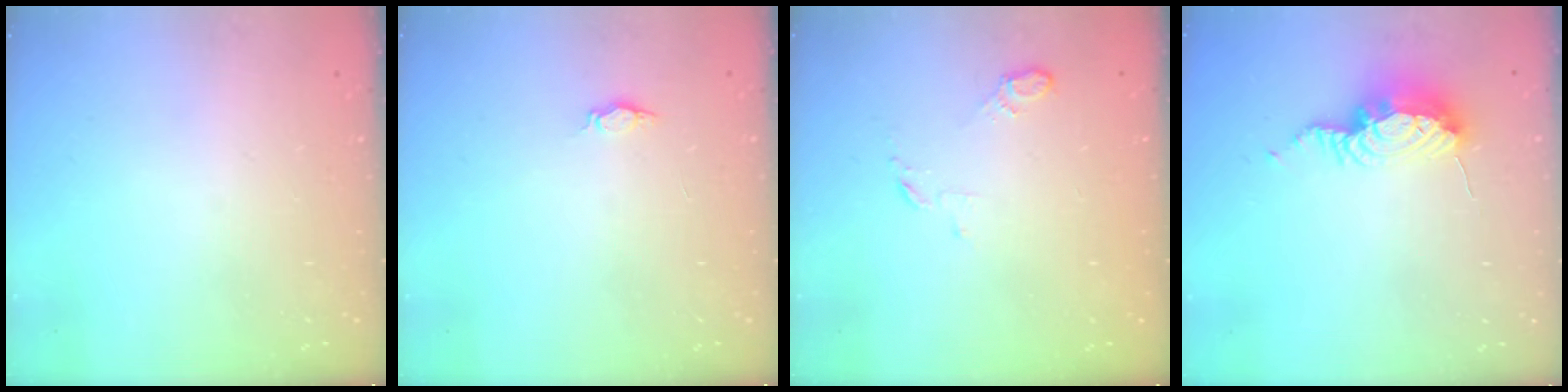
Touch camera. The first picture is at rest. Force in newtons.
{"total": 3.4, "press": 3.4, "slide": 0.3}
{"total": 4.2, "press": 4.2, "slide": 0.7}
{"total": 8.6, "press": 8.6, "slide": 0.6}